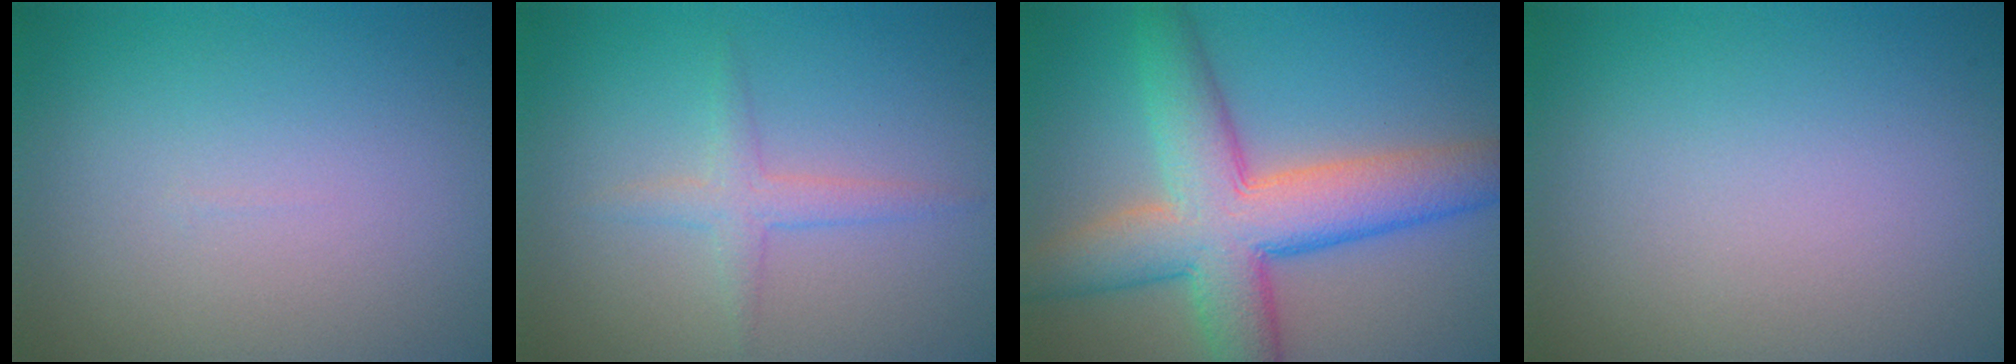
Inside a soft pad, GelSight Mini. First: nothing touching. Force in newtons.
{"total": 1.7, "press": 1.7, "slide": 0.0}
{"total": 9.2, "press": 9.2, "slide": 0.3}
{"total": 0.0}